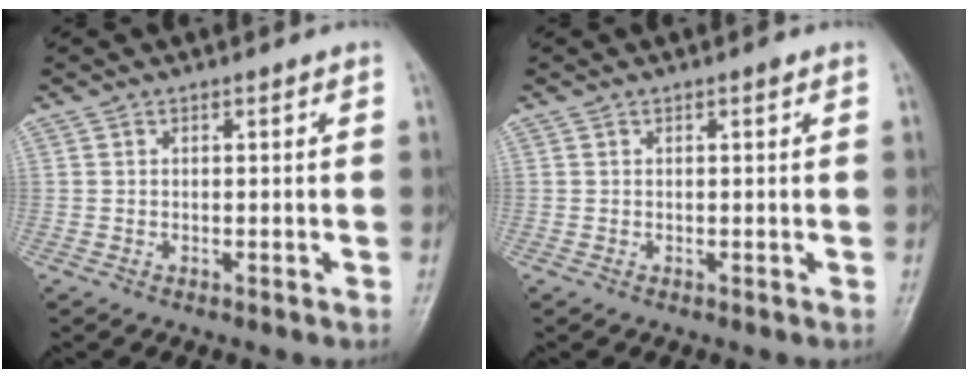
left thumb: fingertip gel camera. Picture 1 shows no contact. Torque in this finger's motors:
{"motor_torque": [0.49, 0.11, 0.23, 0.09, 0.05]}